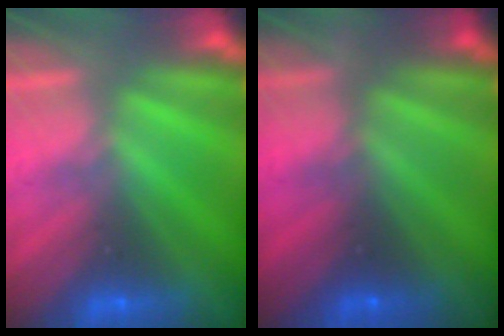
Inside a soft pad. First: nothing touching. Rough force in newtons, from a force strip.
{"total": 6.9}